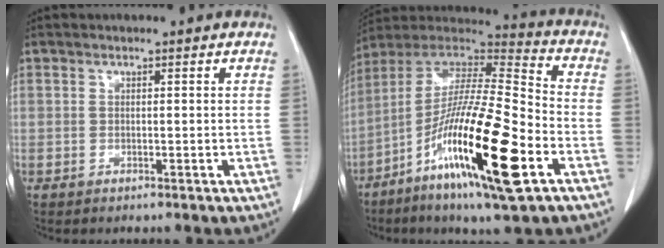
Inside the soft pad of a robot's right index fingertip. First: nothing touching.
{"total": 23.1, "force": [-9.0, 2.0, 21.2], "torque": [-0.406, -0.035, -0.164]}